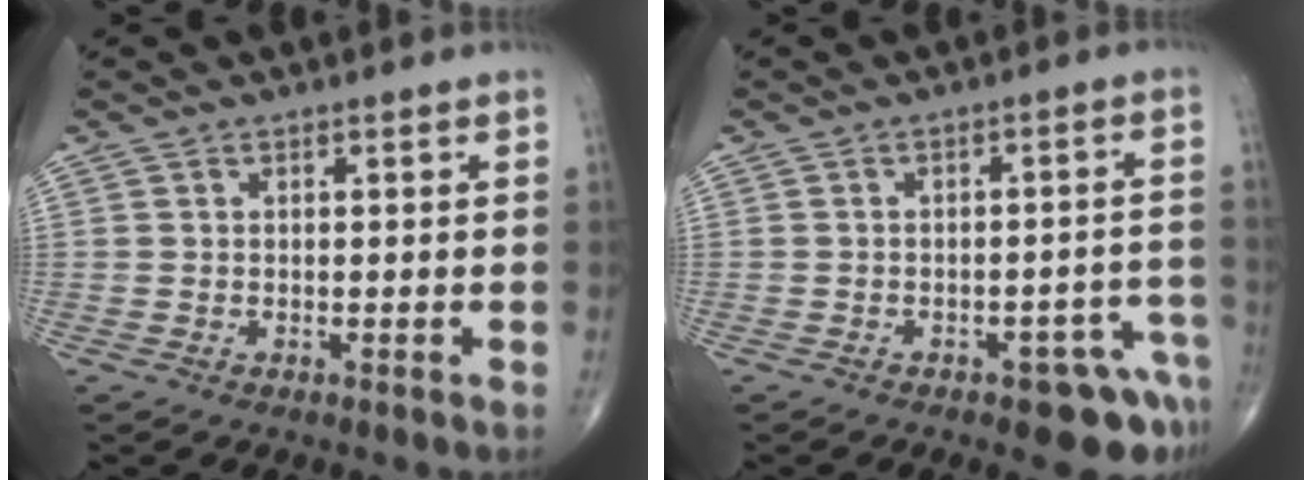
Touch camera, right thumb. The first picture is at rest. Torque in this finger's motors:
{"motor_torque": [1.30, 0.77, 0.60, -0.86, 0.15]}